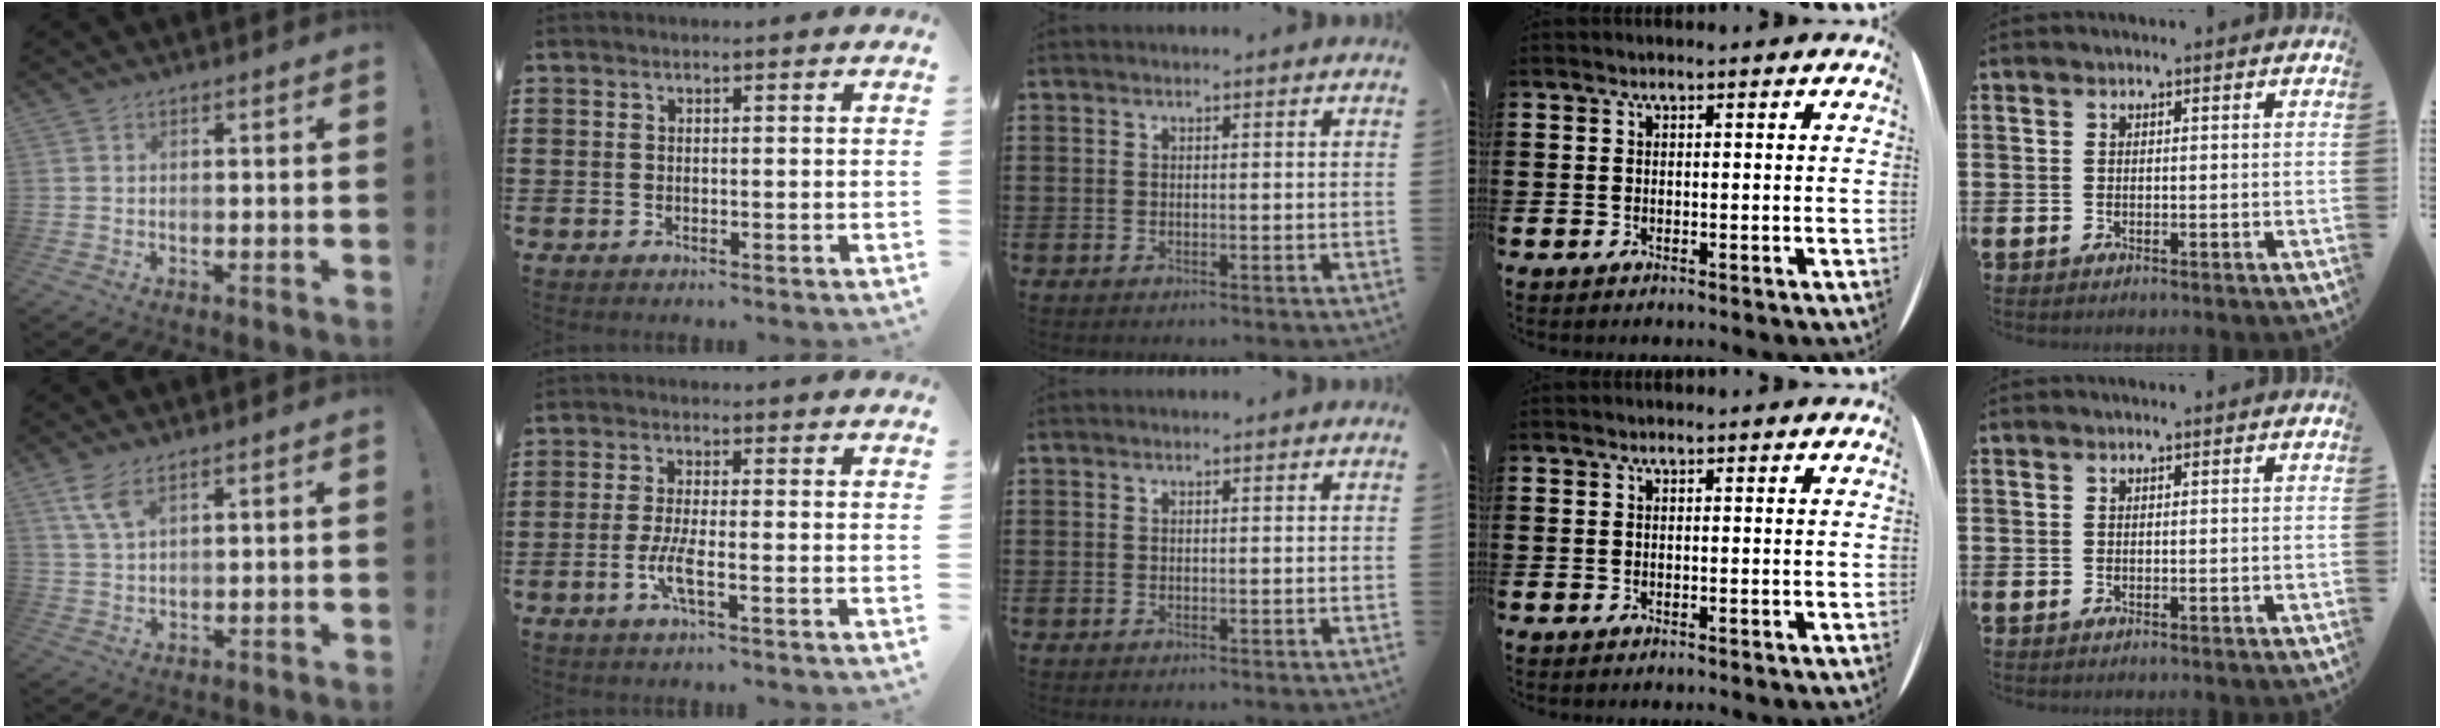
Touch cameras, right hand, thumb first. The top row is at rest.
{"thumb": {"total": 6.0, "force": [3.6, 2.1, 4.4], "torque": [-0.085, -0.012, 0.066]}, "index": {"total": 4.3, "force": [-1.6, 0.7, 3.9], "torque": [-0.087, -0.008, -0.036]}}